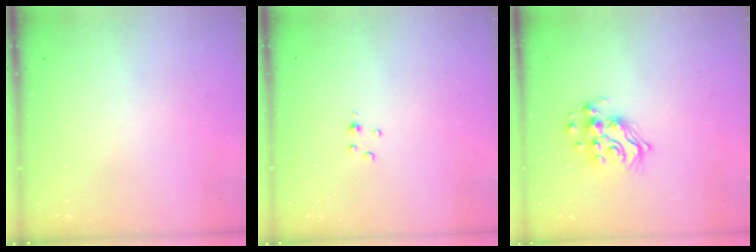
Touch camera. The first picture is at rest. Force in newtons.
{"total": 2.5, "press": 2.5, "slide": 0.3}
{"total": 13.4, "press": 13.4, "slide": 1.1}